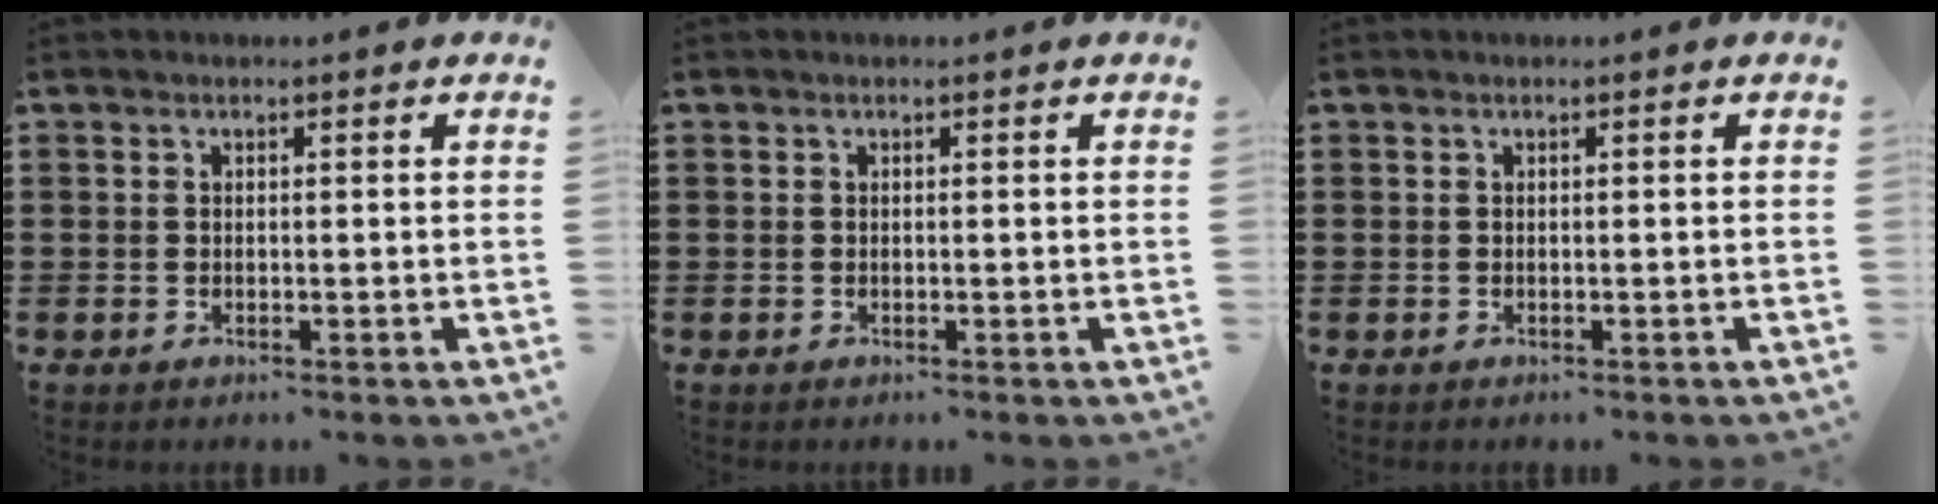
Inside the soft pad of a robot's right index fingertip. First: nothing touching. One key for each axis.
{"total": 0.0}
{"total": 0.0}